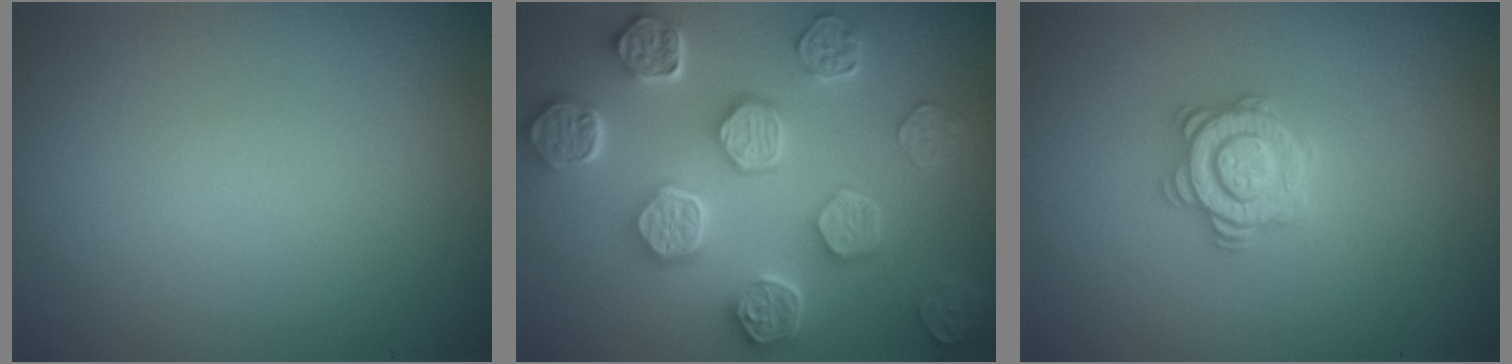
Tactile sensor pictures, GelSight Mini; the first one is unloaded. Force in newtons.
{"total": 8.1, "press": 6.3, "slide": 5.1}
{"total": 2.9, "press": 2.8, "slide": 0.6}